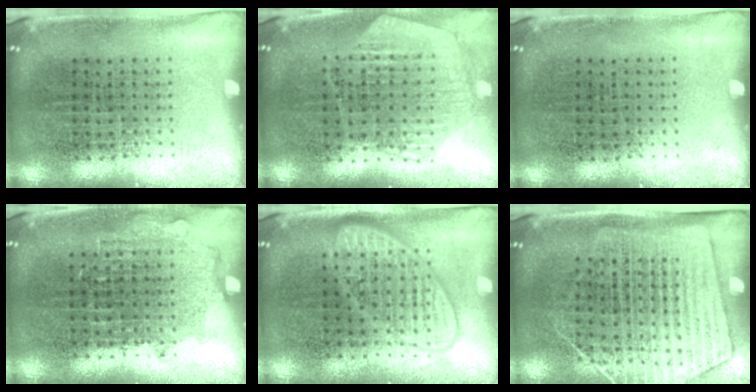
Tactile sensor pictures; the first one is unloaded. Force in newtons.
{"total": 1.1, "press": 1.1, "slide": 0.2}
{"total": 0.0}
{"total": 0.8, "press": 0.7, "slide": 0.4}
{"total": 2.1, "press": 2.1, "slide": 0.3}
{"total": 1.9, "press": 1.6, "slide": 0.9}